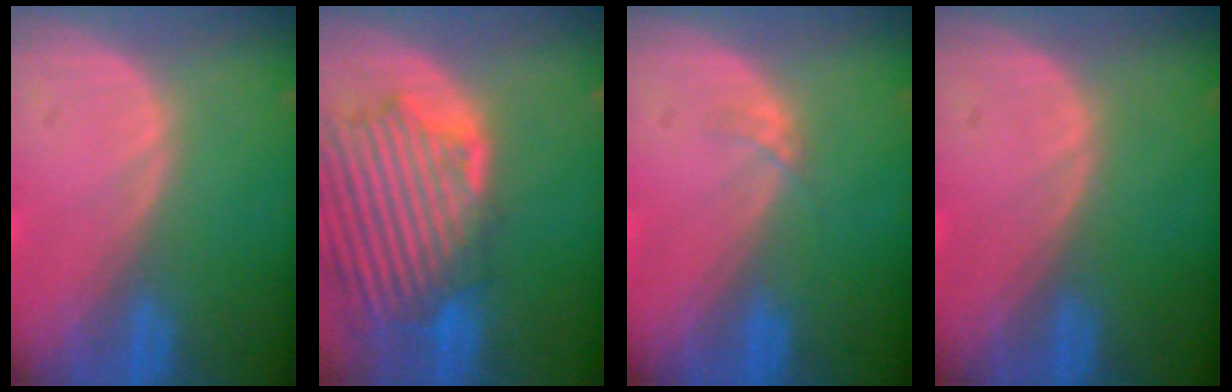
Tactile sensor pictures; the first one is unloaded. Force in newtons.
{"total": 13.1, "press": 11.4, "slide": 6.4}
{"total": 0.9, "press": 0.9, "slide": 0.1}
{"total": 0.0}